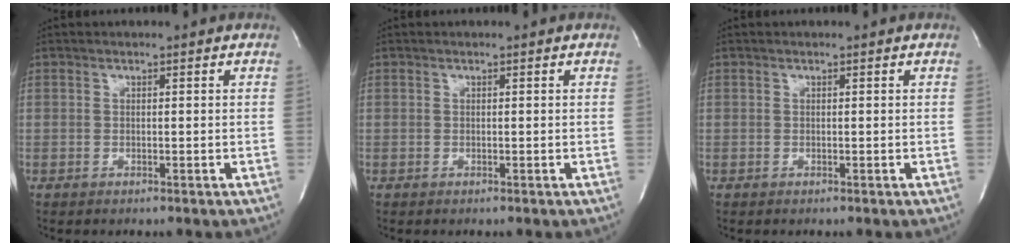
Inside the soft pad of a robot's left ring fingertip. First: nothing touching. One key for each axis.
{"total": 0.0}
{"total": 0.0}